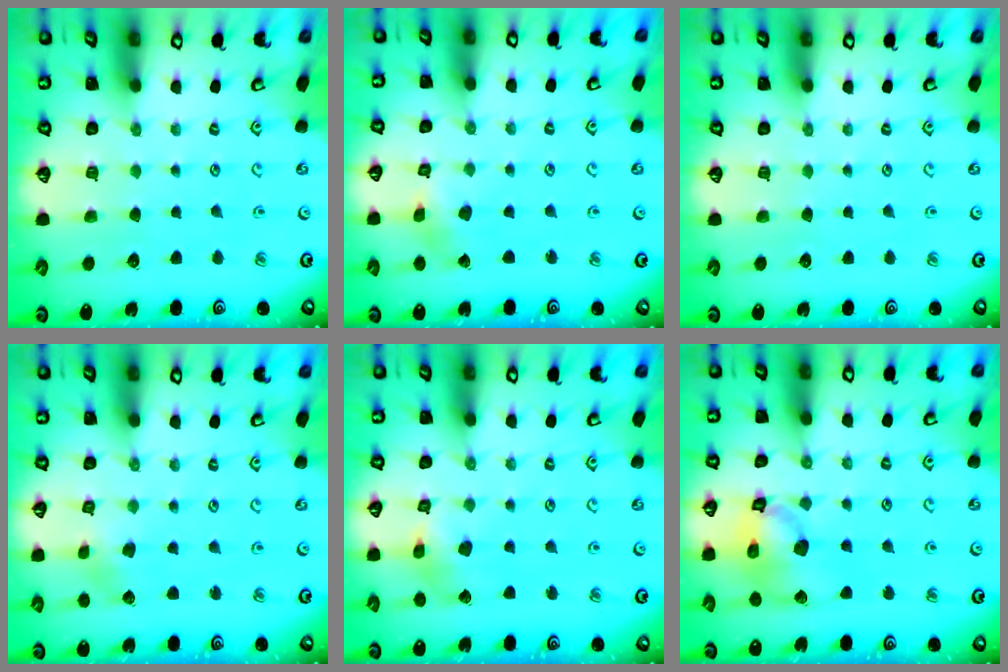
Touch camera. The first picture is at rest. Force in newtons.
{"total": 2.0, "press": 2.0, "slide": 0.3}
{"total": 0.0}
{"total": 2.0, "press": 1.9, "slide": 0.3}
{"total": 7.3, "press": 7.3, "slide": 0.8}
{"total": 17.2, "press": 17.0, "slide": 2.5}